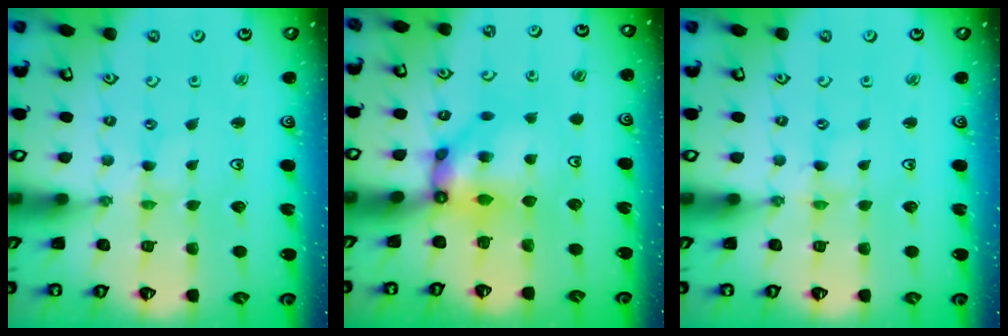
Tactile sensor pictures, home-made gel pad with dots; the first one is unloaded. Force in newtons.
{"total": 10.4, "press": 10.2, "slide": 1.6}
{"total": 0.0}